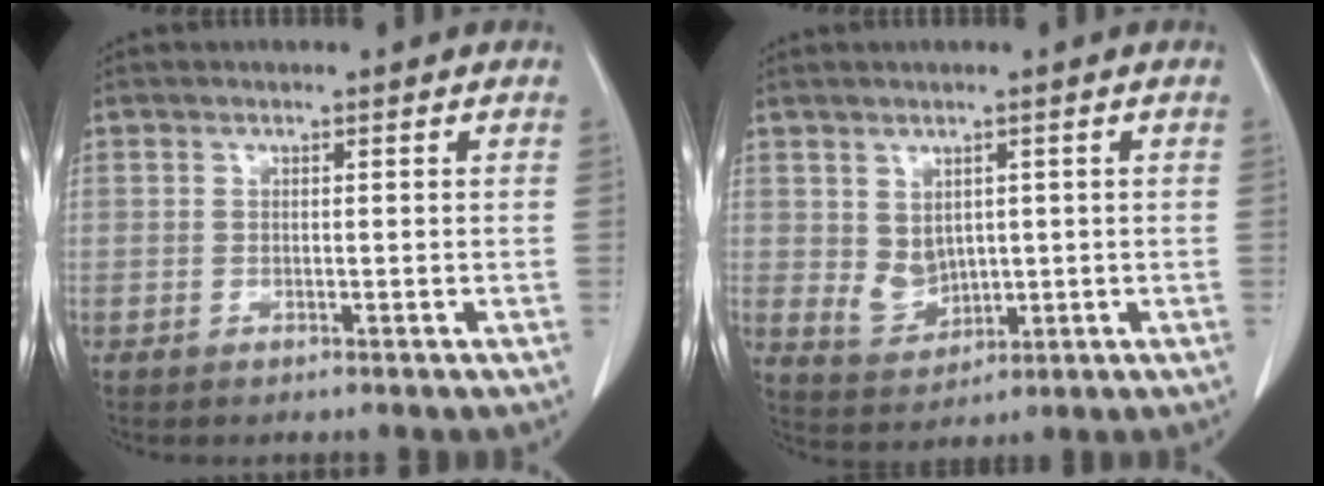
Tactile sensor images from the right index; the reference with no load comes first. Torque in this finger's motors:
{"motor_torque": [0.44, 0.12, 0.09, 0.04]}